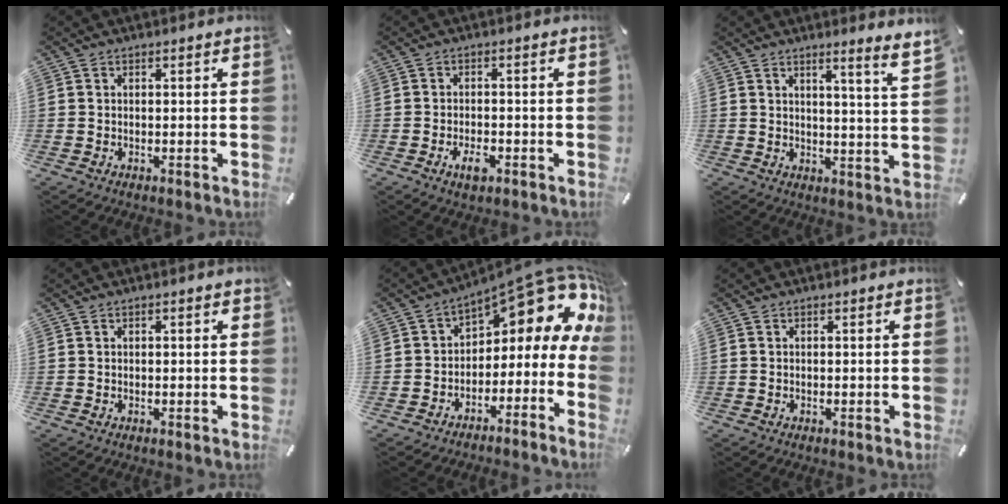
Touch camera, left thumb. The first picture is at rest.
{"total": 3.7, "force": [-1.8, 1.7, 2.7], "torque": [-0.056, 0.003, -0.034]}
{"total": 6.0, "force": [4.3, -0.6, 4.1], "torque": [-0.062, -0.037, 0.068]}
{"total": 0.5, "force": [0.3, 0.2, 0.4], "torque": [-0.008, 0.002, 0.004]}
{"total": 12.5, "force": [7.7, 5.8, 8.0], "torque": [-0.099, -0.064, 0.119]}
{"total": 0.0}